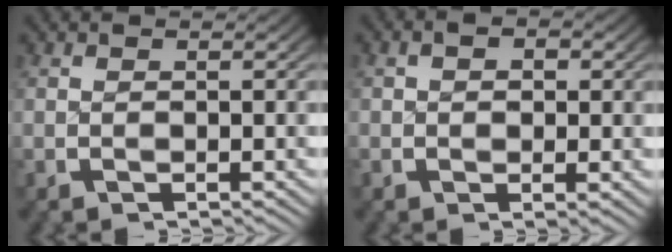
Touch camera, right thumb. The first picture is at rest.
{"total": 1.9, "force": [0.2, 1.3, 1.3], "torque": [-0.020, -0.004, 0.005]}